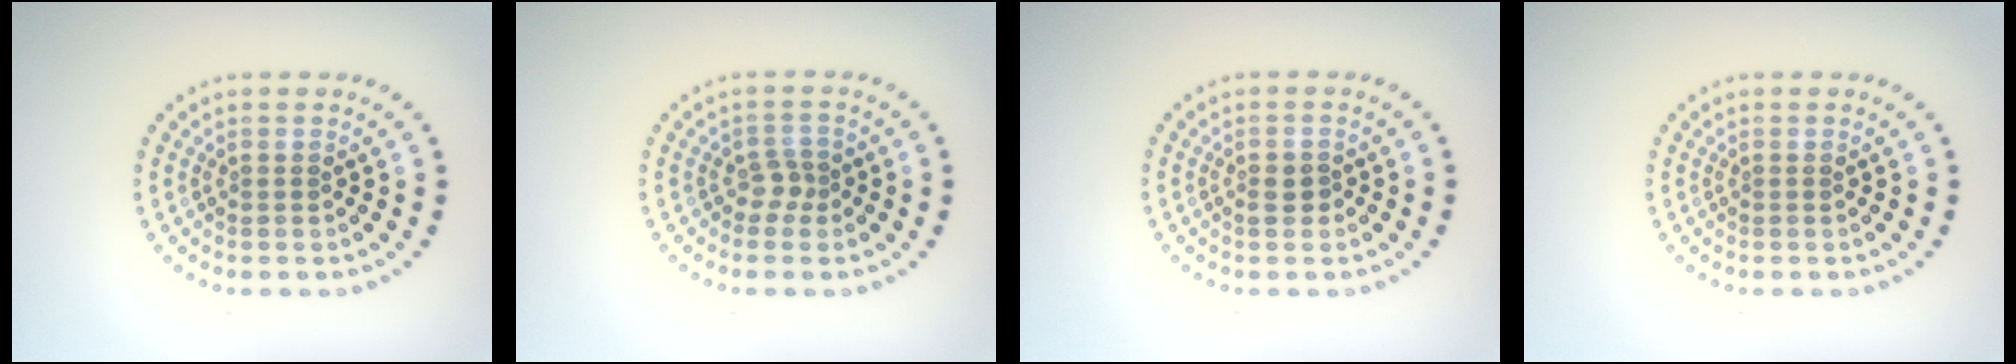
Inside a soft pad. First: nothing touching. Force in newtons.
{"total": 1.3, "press": 1.0, "slide": 0.9}
{"total": 1.5, "press": 1.5, "slide": 0.2}
{"total": 0.0}